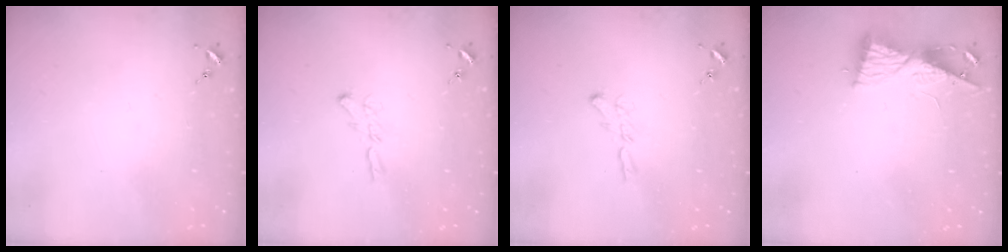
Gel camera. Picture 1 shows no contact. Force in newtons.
{"total": 5.4, "press": 5.4, "slide": 0.3}
{"total": 5.4, "press": 5.4, "slide": 0.3}
{"total": 8.5, "press": 8.5, "slide": 0.7}